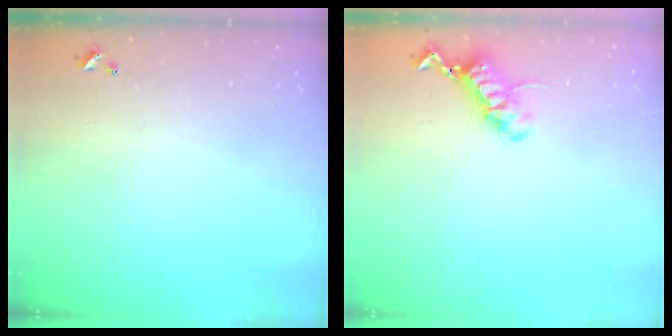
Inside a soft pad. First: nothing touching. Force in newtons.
{"total": 11.9, "press": 11.8, "slide": 0.9}